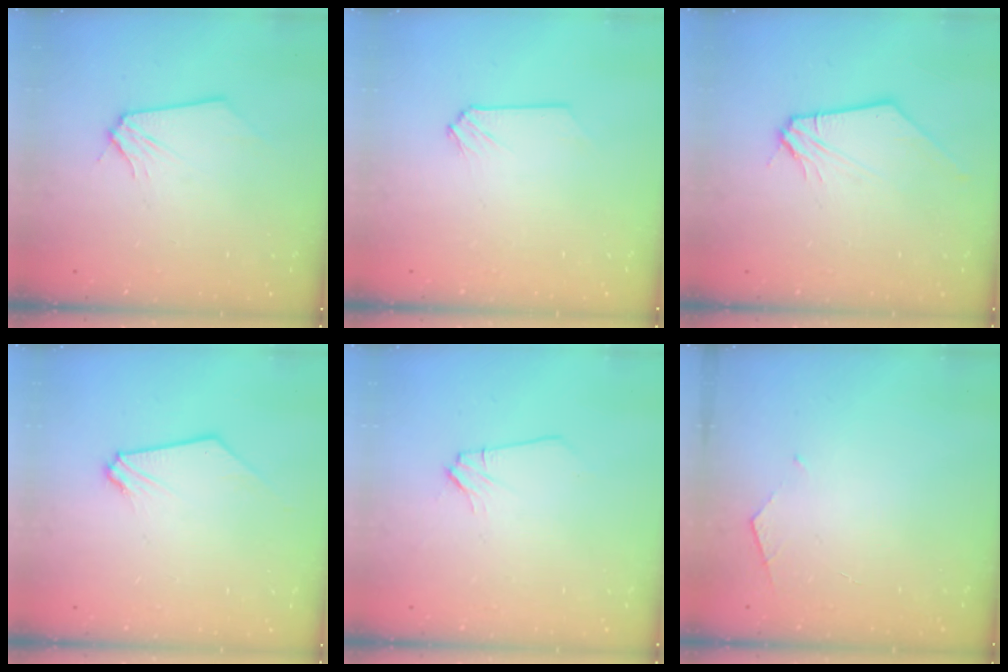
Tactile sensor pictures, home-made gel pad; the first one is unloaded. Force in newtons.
{"total": 0.0}
{"total": 2.4, "press": 2.3, "slide": 0.4}
{"total": 0.0}
{"total": 1.1, "press": 1.1, "slide": 0.1}
{"total": 2.7, "press": 2.7, "slide": 0.3}